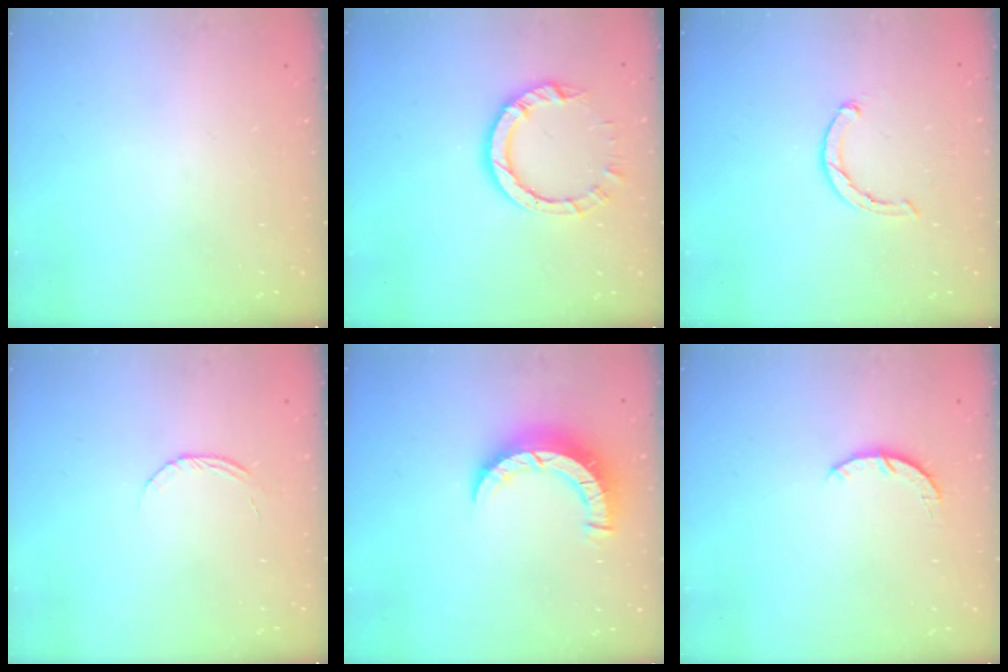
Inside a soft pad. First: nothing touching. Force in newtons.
{"total": 7.6, "press": 7.6, "slide": 0.8}
{"total": 2.3, "press": 2.2, "slide": 0.5}
{"total": 4.2, "press": 4.2, "slide": 0.4}
{"total": 7.9, "press": 7.9, "slide": 1.0}
{"total": 3.0, "press": 3.0, "slide": 0.4}